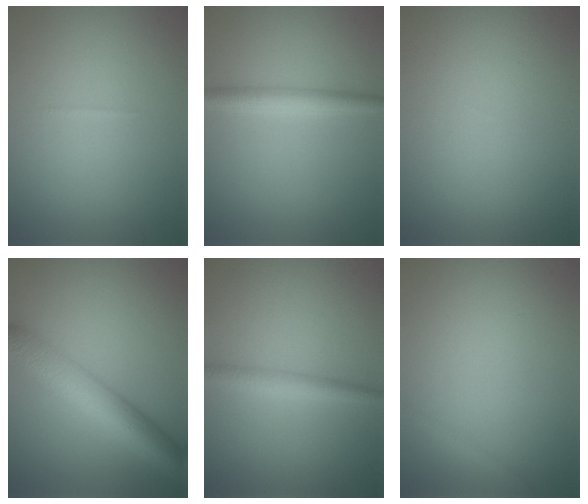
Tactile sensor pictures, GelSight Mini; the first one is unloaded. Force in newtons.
{"total": 2.7, "press": 2.7, "slide": 0.0}
{"total": 0.0}
{"total": 7.9, "press": 7.9, "slide": 0.3}
{"total": 2.3, "press": 2.3, "slide": 0.1}
{"total": 1.1, "press": 1.1, "slide": 0.1}